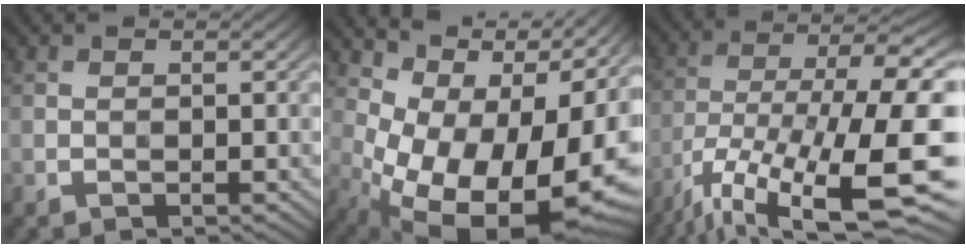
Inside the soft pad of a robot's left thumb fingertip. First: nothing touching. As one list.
[{"total": 16.2, "force": [-0.1, 8.4, 13.8], "torque": [-0.188, -0.010, 0.028]}, {"total": 19.6, "force": [-9.2, 8.0, 15.3], "torque": [-0.281, -0.012, -0.151]}]